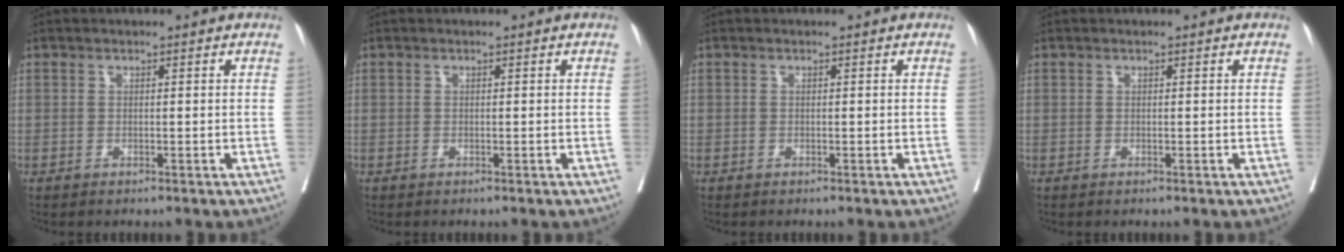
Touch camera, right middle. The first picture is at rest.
{"total": 0.0}
{"total": 0.0}
{"total": 0.0}